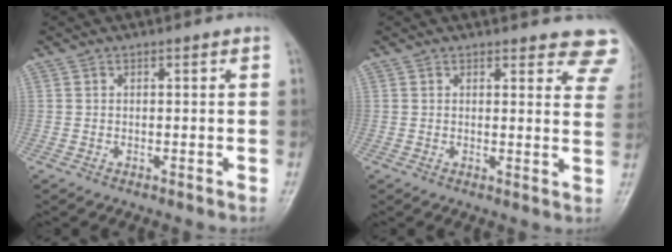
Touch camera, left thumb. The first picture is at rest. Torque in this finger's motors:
{"motor_torque": [0.23, 0.21, 0.16, 0.02, 0.02]}